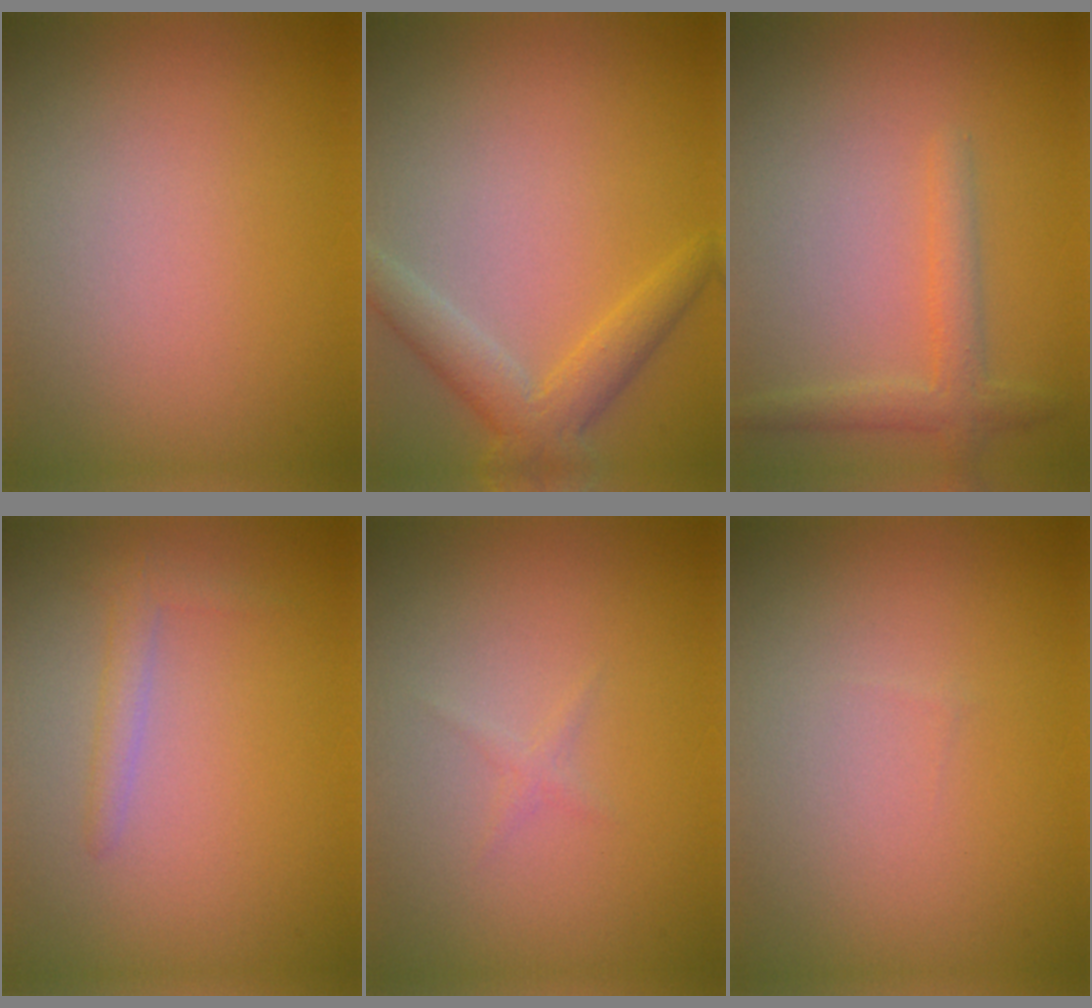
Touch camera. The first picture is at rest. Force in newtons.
{"total": 3.8, "press": 3.8, "slide": 0.2}
{"total": 2.4, "press": 2.4, "slide": 0.0}
{"total": 1.6, "press": 1.6, "slide": 0.1}
{"total": 0.6, "press": 0.6, "slide": 0.0}
{"total": 0.0}